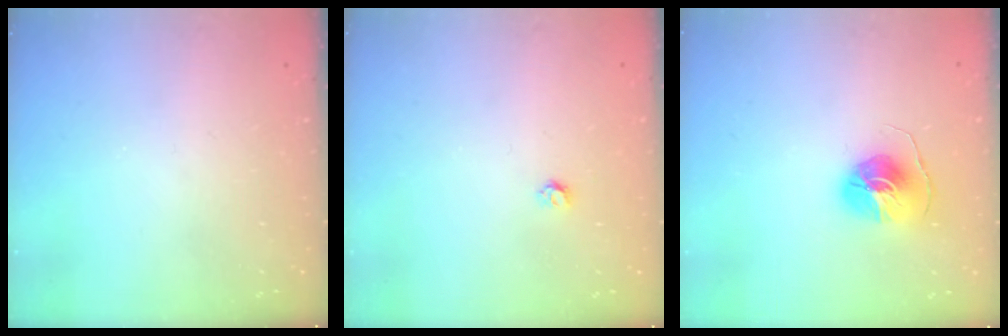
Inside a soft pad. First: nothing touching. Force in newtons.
{"total": 3.2, "press": 3.2, "slide": 0.3}
{"total": 9.2, "press": 9.2, "slide": 0.4}